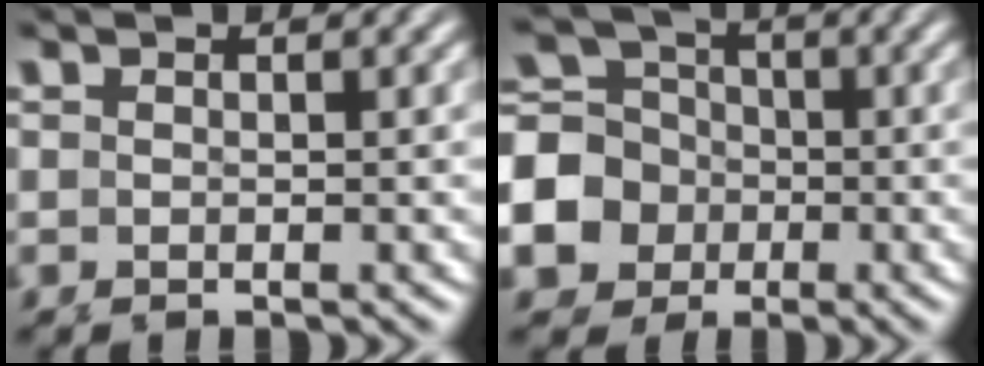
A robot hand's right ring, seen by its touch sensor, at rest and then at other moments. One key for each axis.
{"total": 8.6, "fx": -1.0, "fy": 8.0, "fz": 2.9, "tx": -0.076, "ty": -0.029, "tz": -0.013}